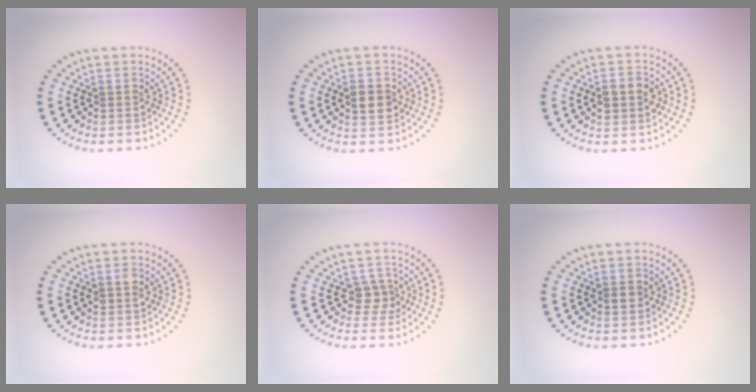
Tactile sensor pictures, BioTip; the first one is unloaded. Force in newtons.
{"total": 2.8, "press": 2.8, "slide": 0.2}
{"total": 2.4, "press": 2.4, "slide": 0.1}
{"total": 1.2, "press": 1.2, "slide": 0.3}
{"total": 2.1, "press": 1.7, "slide": 1.2}
{"total": 1.1, "press": 1.1, "slide": 0.1}